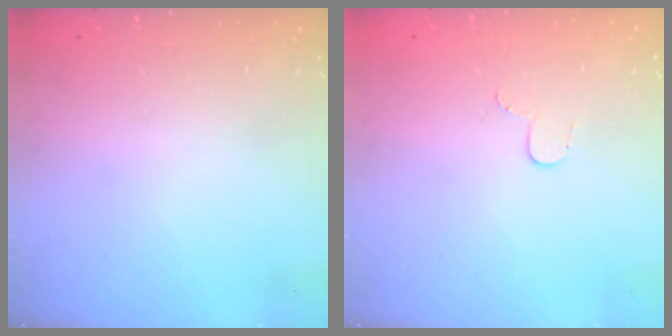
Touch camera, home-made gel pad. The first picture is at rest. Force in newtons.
{"total": 3.5, "press": 3.5, "slide": 0.4}